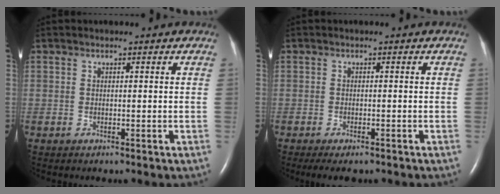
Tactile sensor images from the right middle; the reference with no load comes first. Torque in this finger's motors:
{"motor_torque": [-0.11, 0.16, 0.03, 0.01]}